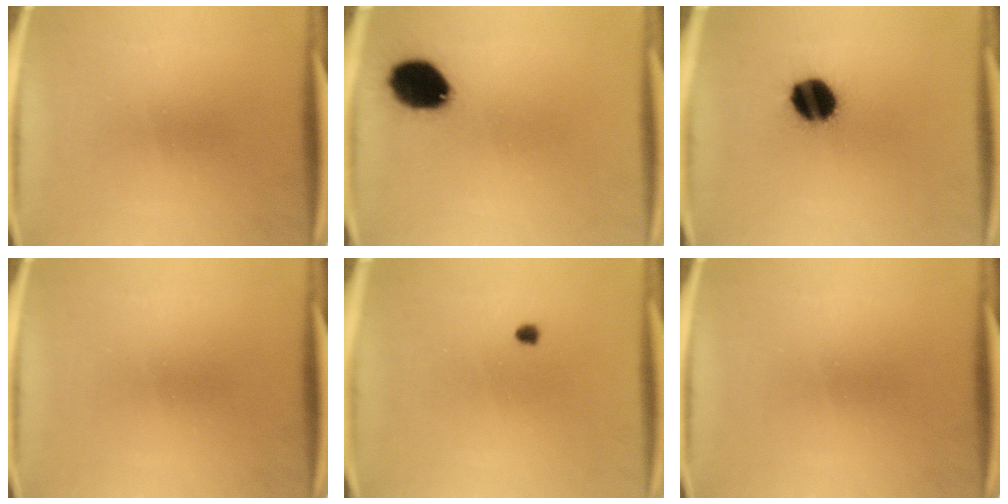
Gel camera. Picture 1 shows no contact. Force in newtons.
{"total": 12.0}
{"total": 12.1}
{"total": 0.0}
{"total": 0.9}
{"total": 0.0}